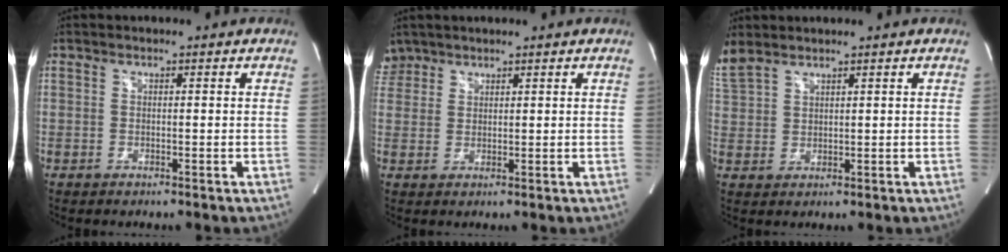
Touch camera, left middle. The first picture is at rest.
{"total": 3.3, "force": [2.7, 1.9, -0.2], "torque": [0.009, 0.010, 0.055]}
{"total": 4.6, "force": [4.2, 1.0, 1.6], "torque": [-0.058, 0.019, 0.102]}